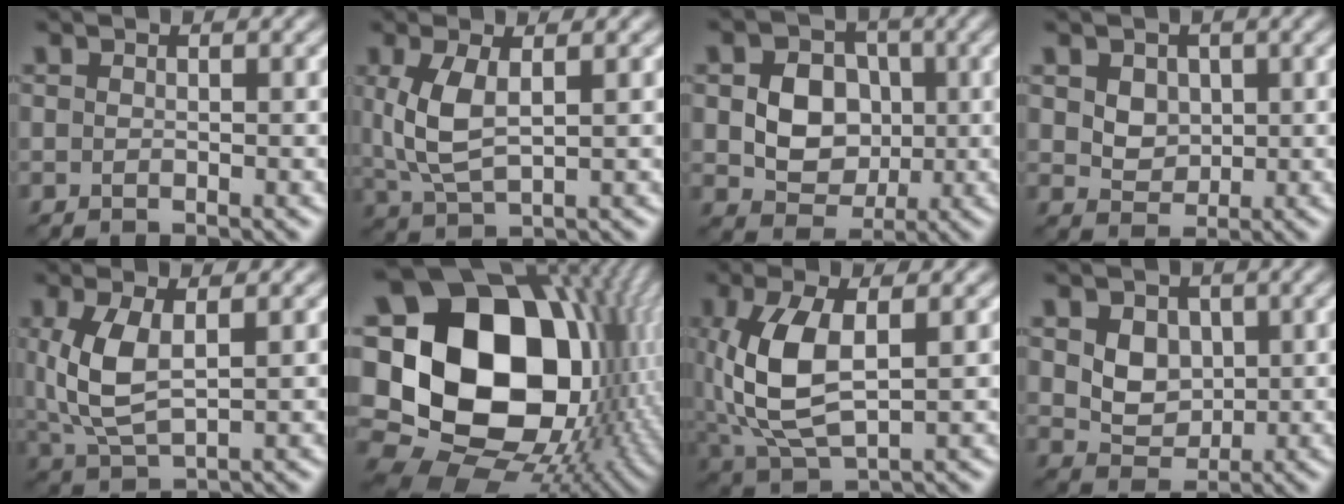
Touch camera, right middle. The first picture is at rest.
{"total": 4.5, "force": [1.0, 1.9, 4.0], "torque": [-0.092, 0.000, 0.025]}
{"total": 5.8, "force": [0.1, 4.7, 3.3], "torque": [-0.056, -0.001, -0.001]}
{"total": 3.4, "force": [1.3, 2.6, 1.8], "torque": [-0.044, 0.003, 0.029]}
{"total": 5.3, "force": [1.0, 2.4, 4.6], "torque": [-0.109, -0.001, 0.026]}
{"total": 22.4, "force": [1.4, 17.0, 14.5], "torque": [-0.292, 0.006, 0.038]}
{"total": 7.5, "force": [0.6, 3.6, 6.5], "torque": [-0.153, 0.003, 0.015]}
{"total": 3.6, "force": [0.9, 2.8, 2.1], "torque": [-0.052, -0.009, 0.017]}